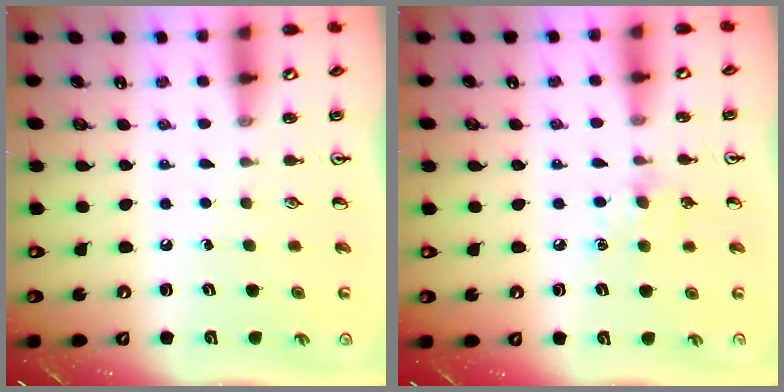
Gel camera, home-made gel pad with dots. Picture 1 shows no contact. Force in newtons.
{"total": 6.2, "press": 6.1, "slide": 0.9}